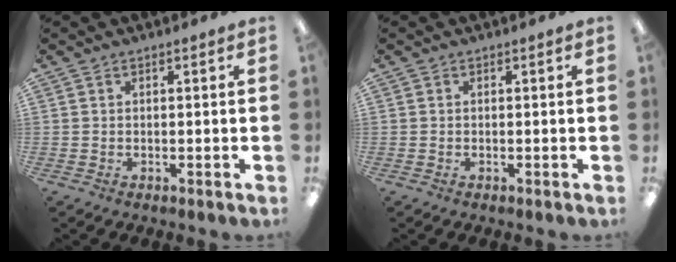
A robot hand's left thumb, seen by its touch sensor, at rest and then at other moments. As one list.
[{"total": 0.0}]